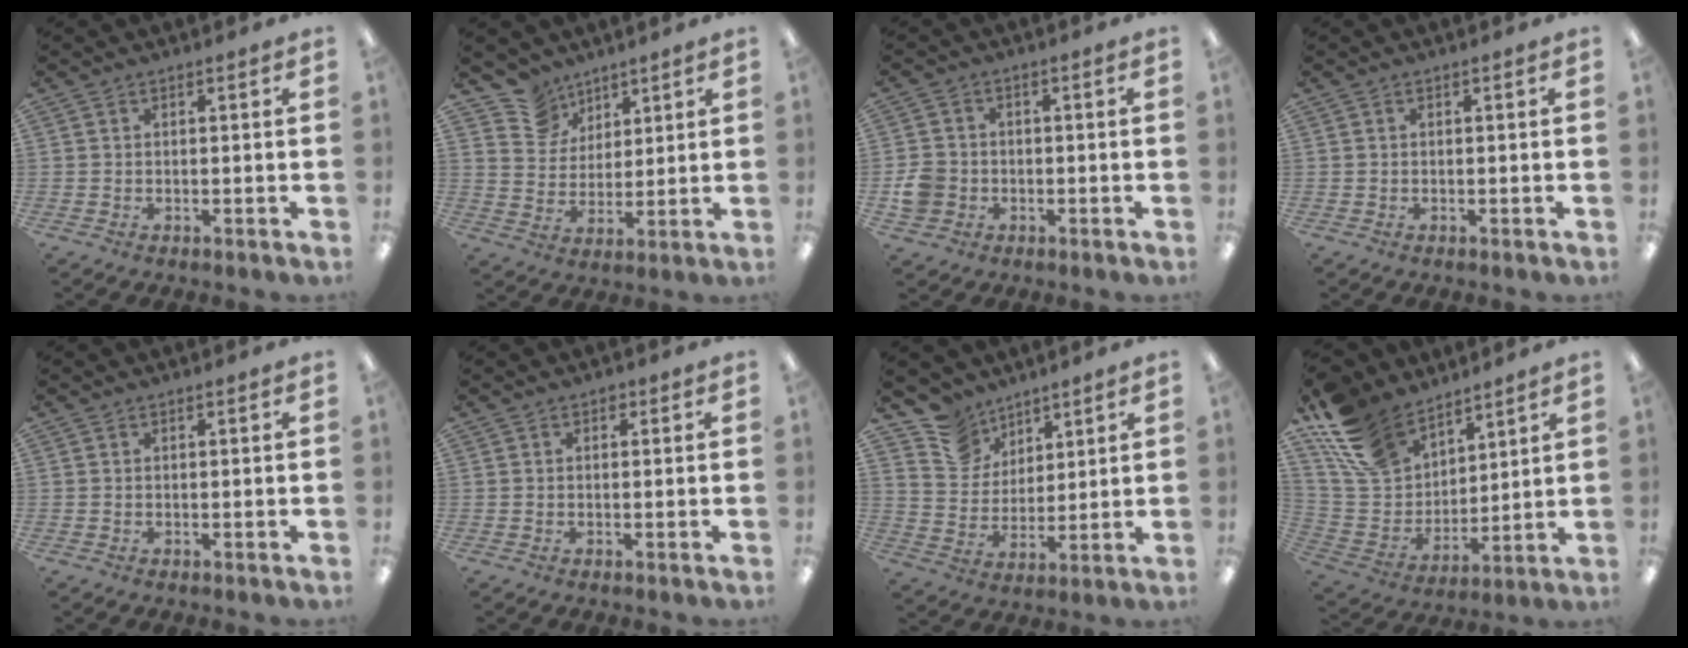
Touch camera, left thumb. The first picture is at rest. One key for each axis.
{"total": 9.5, "fx": 7.0, "fy": 6.3, "fz": 0.6, "tx": -0.032, "ty": -0.046, "tz": 0.138}
{"total": 5.6, "fx": -1.3, "fy": 5.0, "fz": 2.0, "tx": -0.041, "ty": 0.009, "tz": -0.024}
{"total": 0.0}
{"total": 0.0}
{"total": 0.8, "fx": 0.2, "fy": 0.7, "fz": 0.4, "tx": 0.000, "ty": 0.000, "tz": 0.002}
{"total": 10.7, "fx": 8.5, "fy": 6.5, "fz": 1.0, "tx": -0.036, "ty": -0.060, "tz": 0.167}
{"total": 17.3, "fx": 12.4, "fy": 10.3, "fz": 6.4, "tx": -0.148, "ty": -0.066, "tz": 0.242}